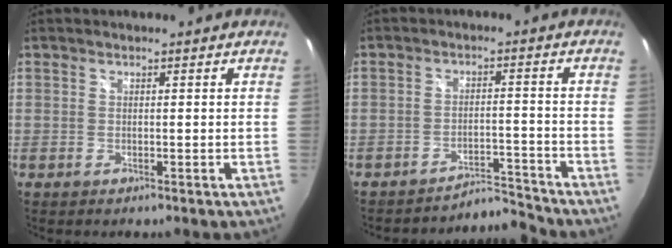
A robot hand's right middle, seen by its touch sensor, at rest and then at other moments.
{"total": 5.3, "force": [-5.1, -0.7, -1.1], "torque": [0.007, 0.017, -0.084]}